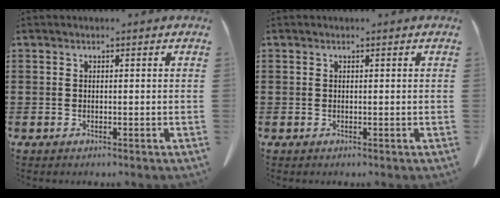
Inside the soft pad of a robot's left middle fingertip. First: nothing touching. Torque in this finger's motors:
{"motor_torque": [-0.01, 0.01, 0.00, 0.01]}